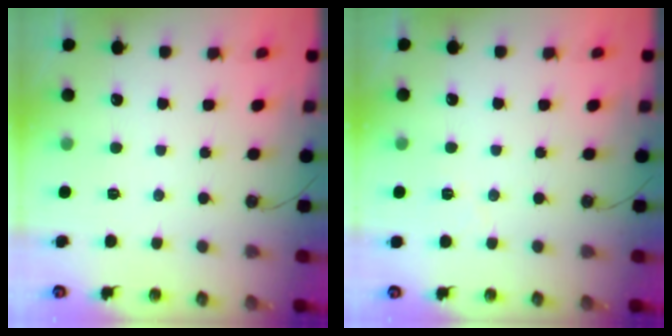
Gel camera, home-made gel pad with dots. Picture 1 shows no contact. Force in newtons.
{"total": 3.8, "press": 3.2, "slide": 2.1}